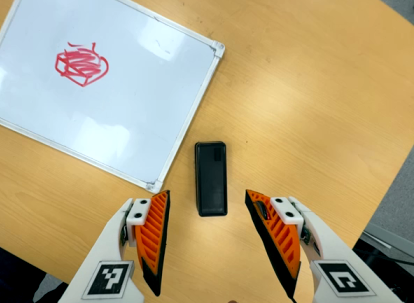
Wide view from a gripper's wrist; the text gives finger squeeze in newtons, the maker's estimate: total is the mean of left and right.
{"total": 0.0}